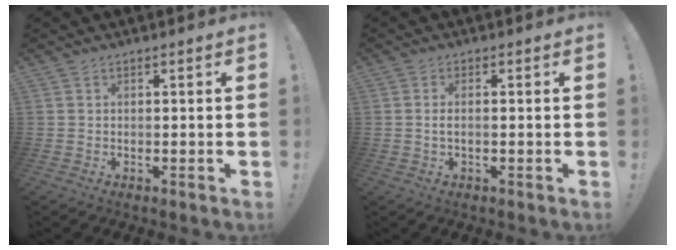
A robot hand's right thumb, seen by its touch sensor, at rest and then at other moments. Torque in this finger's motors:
{"motor_torque": [-0.09, -0.33, 0.08, 0.26, 0.07]}